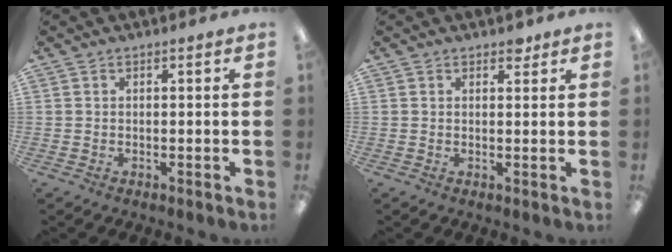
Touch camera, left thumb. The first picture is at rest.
{"total": 2.3, "force": [1.8, 1.2, 0.8], "torque": [-0.001, -0.005, 0.029]}